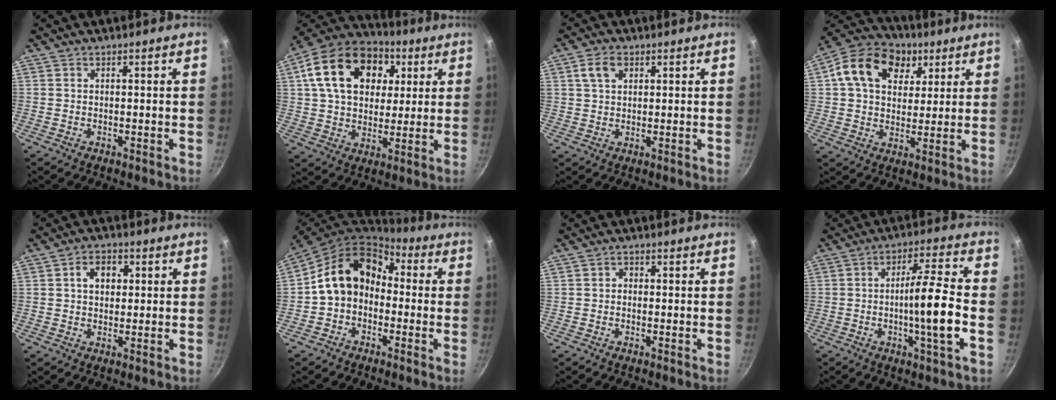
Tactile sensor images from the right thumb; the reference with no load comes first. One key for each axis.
{"total": 21.2, "fx": 6.5, "fy": 15.0, "fz": 13.5, "tx": -0.216, "ty": 0.011, "tz": 0.100}
{"total": 4.6, "fx": 1.9, "fy": 3.1, "fz": 2.9, "tx": -0.043, "ty": 0.002, "tz": 0.032}
{"total": 16.5, "fx": 5.9, "fy": 12.1, "fz": 9.4, "tx": -0.146, "ty": 0.009, "tz": 0.086}
{"total": 7.2, "fx": 1.6, "fy": 5.4, "fz": 4.5, "tx": -0.039, "ty": 0.007, "tz": 0.016}
{"total": 13.3, "fx": -0.5, "fy": 10.5, "fz": 8.2, "tx": -0.113, "ty": 0.055, "tz": -0.027}
{"total": 1.3, "fx": -0.3, "fy": 1.1, "fz": 0.6, "tx": -0.008, "ty": 0.006, "tz": -0.009}
{"total": 11.5, "fx": -2.4, "fy": 0.9, "fz": 11.2, "tx": -0.181, "ty": 0.022, "tz": -0.042}